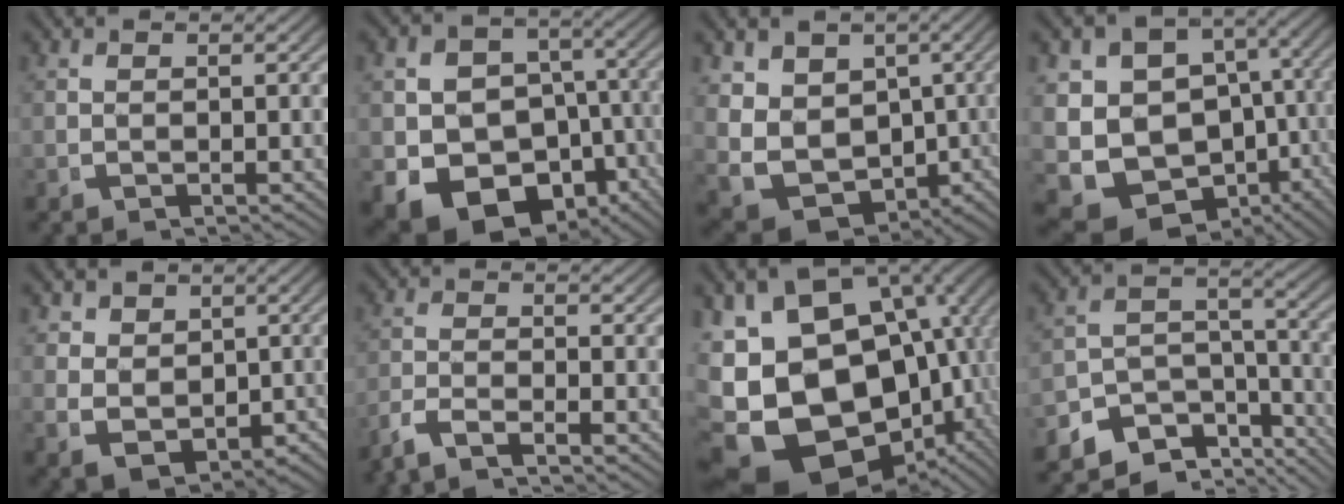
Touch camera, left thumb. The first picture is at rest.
{"total": 18.3, "force": [-7.7, 13.9, 9.1], "torque": [-0.216, -0.117, -0.084]}
{"total": 13.0, "force": [-2.9, 10.3, 7.3], "torque": [-0.178, -0.076, -0.022]}
{"total": 18.7, "force": [-4.7, 15.0, 10.1], "torque": [-0.233, -0.099, -0.059]}
{"total": 6.2, "force": [-1.0, 5.1, 3.3], "torque": [-0.080, -0.046, 0.009]}
{"total": 3.4, "force": [-2.6, 1.0, 1.9], "torque": [-0.042, -0.007, -0.050]}
{"total": 25.5, "force": [-2.7, 19.6, 16.0], "torque": [-0.331, -0.078, -0.023]}
{"total": 8.8, "force": [-4.6, 4.9, 5.6], "torque": [-0.087, -0.023, -0.075]}